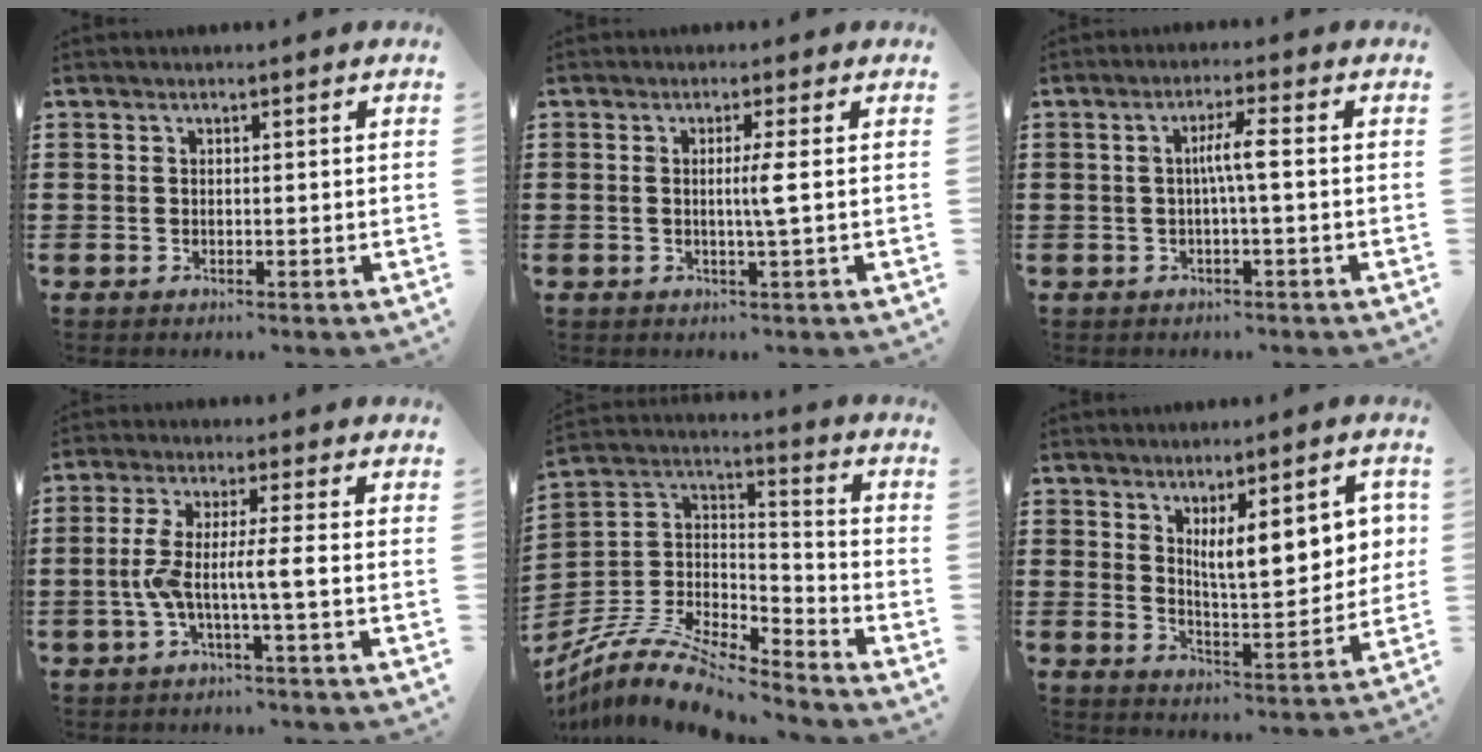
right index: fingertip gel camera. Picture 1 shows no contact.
{"total": 2.8, "force": [0.0, -0.7, 2.7], "torque": [-0.050, -0.011, -0.005]}
{"total": 3.6, "force": [-0.2, 0.0, 3.6], "torque": [-0.068, 0.000, -0.009]}
{"total": 6.1, "force": [-1.5, -0.1, 5.9], "torque": [-0.129, -0.010, -0.038]}
{"total": 10.5, "force": [-9.0, 2.8, 4.6], "torque": [-0.099, 0.018, -0.180]}
{"total": 9.4, "force": [3.6, 3.1, 8.1], "torque": [-0.136, -0.002, 0.058]}